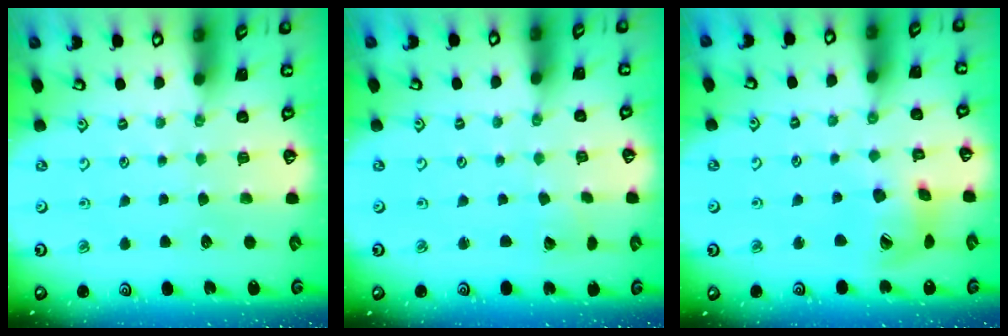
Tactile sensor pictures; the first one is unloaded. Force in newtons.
{"total": 1.9, "press": 1.9, "slide": 0.0}
{"total": 12.4, "press": 12.3, "slide": 1.6}